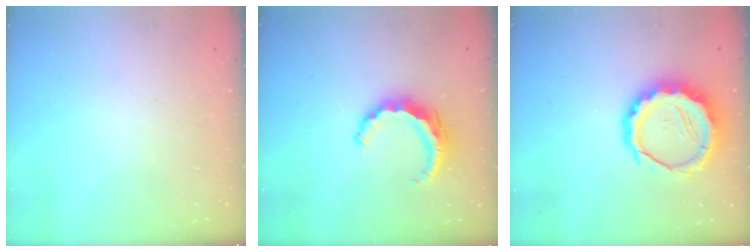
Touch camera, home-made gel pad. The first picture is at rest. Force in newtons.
{"total": 7.5, "press": 7.5, "slide": 0.2}
{"total": 13.5, "press": 13.1, "slide": 3.3}